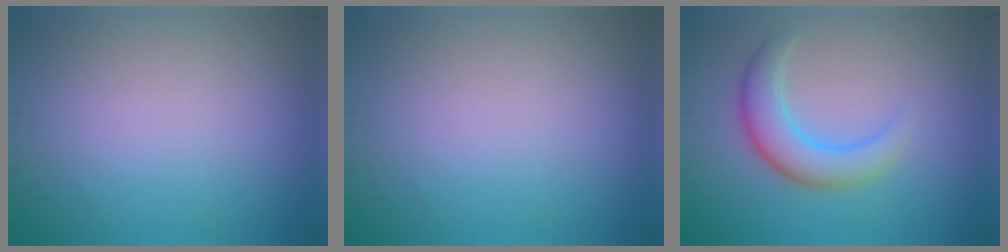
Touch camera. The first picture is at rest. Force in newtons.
{"total": 0.0}
{"total": 4.2, "press": 4.2, "slide": 0.1}